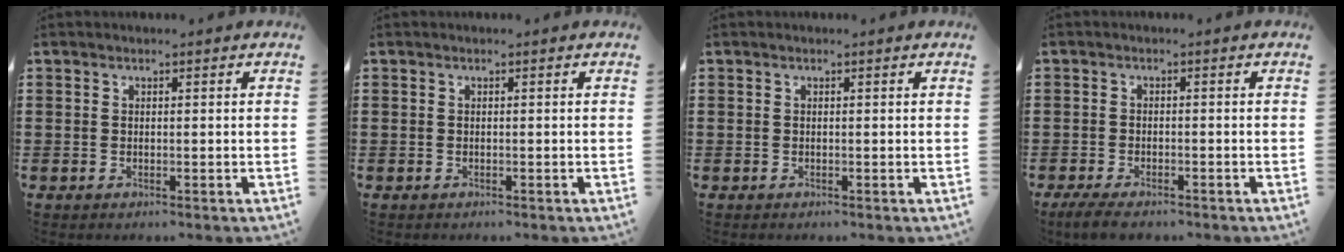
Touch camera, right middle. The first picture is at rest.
{"total": 0.0}
{"total": 0.0}
{"total": 2.7, "force": [-2.2, 0.7, 1.3], "torque": [-0.038, -0.001, -0.049]}